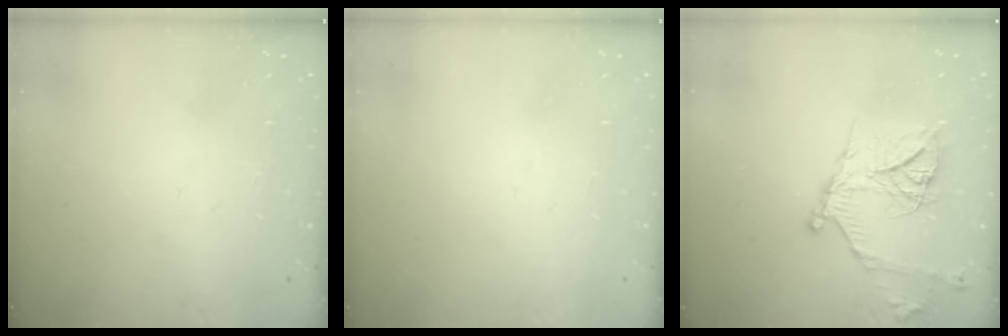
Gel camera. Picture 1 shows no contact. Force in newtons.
{"total": 1.5, "press": 1.5, "slide": 0.1}
{"total": 18.1, "press": 18.0, "slide": 1.7}